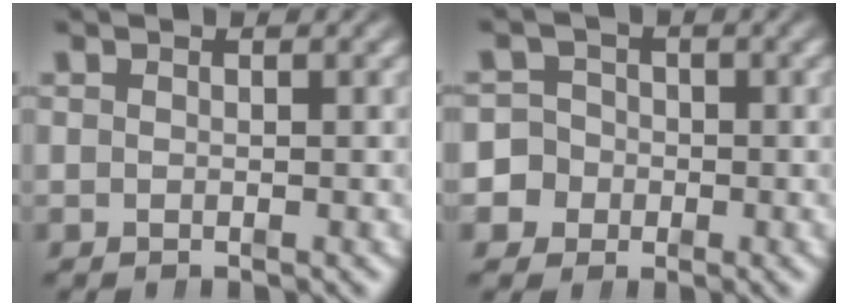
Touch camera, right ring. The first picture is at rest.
{"total": 9.0, "force": [-2.2, 8.4, 2.2], "torque": [-0.074, -0.037, -0.039]}